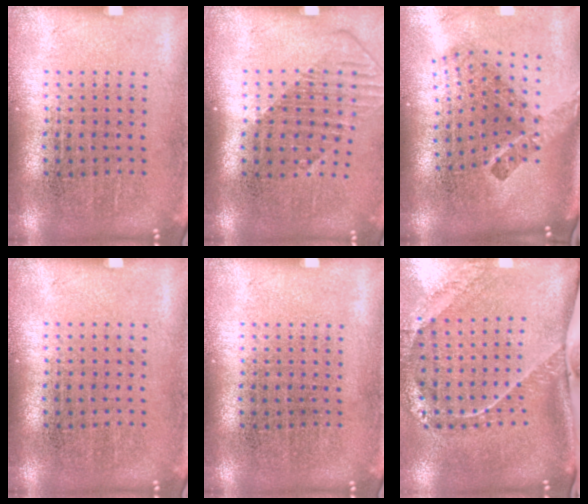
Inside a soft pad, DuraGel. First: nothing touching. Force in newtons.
{"total": 1.4, "press": 1.1, "slide": 0.9}
{"total": 2.5, "press": 1.6, "slide": 2.0}
{"total": 0.0}
{"total": 0.0}
{"total": 2.5, "press": 1.7, "slide": 1.9}